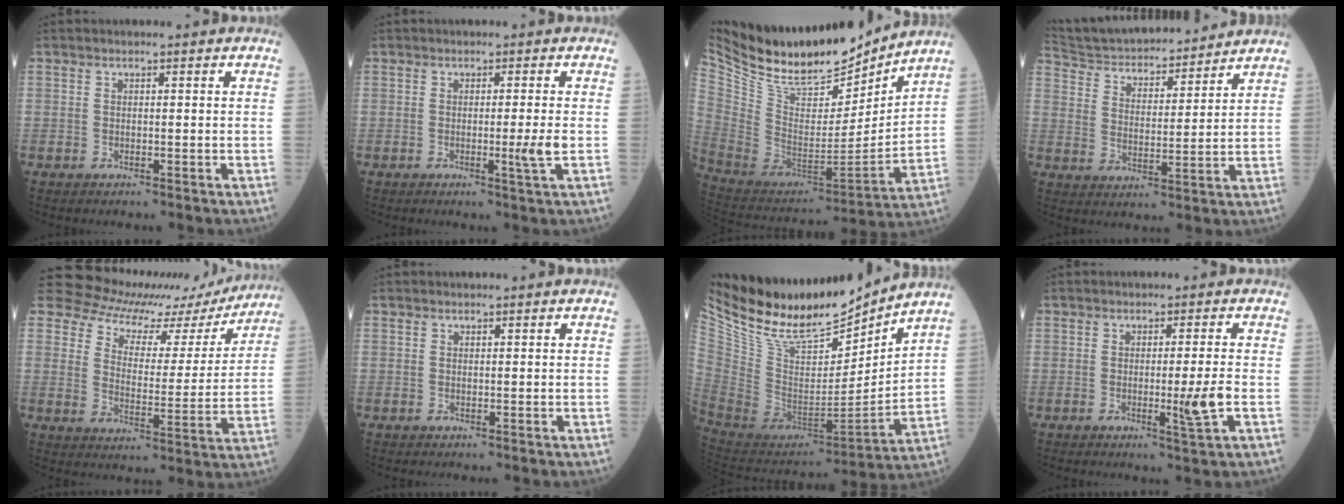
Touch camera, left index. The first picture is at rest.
{"total": 2.9, "force": [-0.6, -0.8, 2.7], "torque": [-0.045, -0.008, -0.008]}
{"total": 25.1, "force": [21.3, 6.8, 11.4], "torque": [-0.233, -0.012, 0.361]}
{"total": 17.1, "force": [16.0, 3.2, 5.1], "torque": [-0.089, 0.021, 0.259]}
{"total": 16.4, "force": [14.5, 6.5, 4.2], "torque": [-0.055, -0.002, 0.178]}
{"total": 0.0}
{"total": 21.8, "force": [19.1, 4.8, 9.3], "torque": [-0.184, -0.020, 0.343]}
{"total": 4.1, "force": [-1.0, -0.8, 4.0], "torque": [-0.066, -0.011, -0.013]}